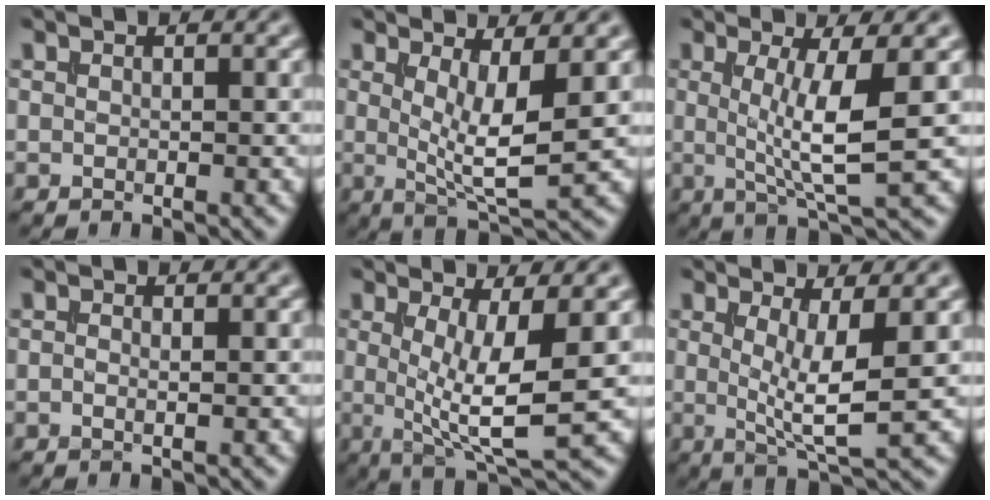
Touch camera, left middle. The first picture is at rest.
{"total": 5.3, "force": [0.7, 1.4, 5.0], "torque": [-0.083, -0.015, 0.015]}
{"total": 5.7, "force": [0.4, 1.1, 5.6], "torque": [-0.095, -0.008, 0.008]}
{"total": 0.7, "force": [0.0, 0.2, 0.7], "torque": [-0.013, -0.004, -0.002]}
{"total": 6.8, "force": [0.0, 1.7, 6.6], "torque": [-0.110, -0.013, 0.003]}
{"total": 4.8, "force": [0.4, 1.0, 4.7], "torque": [-0.080, -0.013, 0.008]}